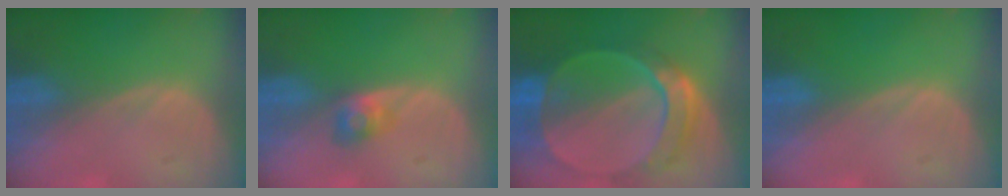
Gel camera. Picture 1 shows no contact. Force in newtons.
{"total": 2.6, "press": 2.4, "slide": 0.9}
{"total": 9.7, "press": 8.4, "slide": 4.8}
{"total": 0.0}